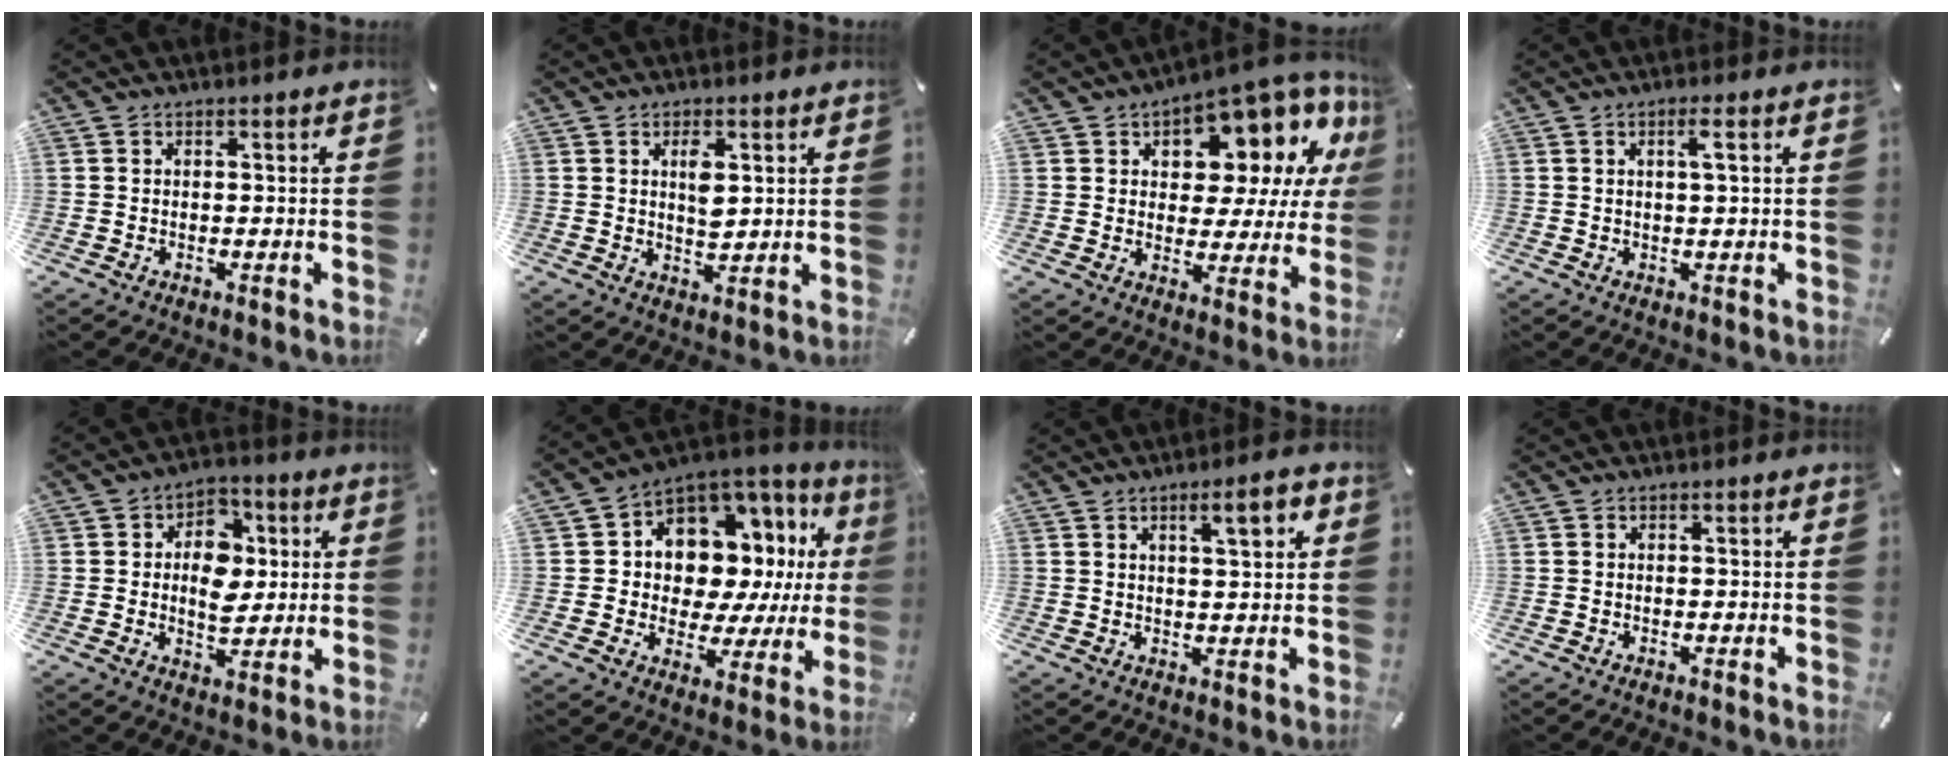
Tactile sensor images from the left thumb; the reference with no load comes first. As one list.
[{"total": 4.9, "force": [1.6, 2.4, 3.9], "torque": [-0.061, -0.005, 0.021]}, {"total": 12.0, "force": [8.4, 6.0, 6.2], "torque": [-0.089, -0.082, 0.142]}, {"total": 2.9, "force": [1.0, 0.3, 2.7], "torque": [-0.056, 0.003, 0.013]}, {"total": 9.8, "force": [0.5, 7.6, 6.1], "torque": [-0.078, 0.005, 0.007]}, {"total": 11.2, "force": [4.7, 8.8, 5.2], "torque": [-0.085, -0.056, 0.092]}, {"total": 6.6, "force": [3.2, 1.6, 5.6], "torque": [-0.083, -0.009, 0.045]}, {"total": 0.0}]